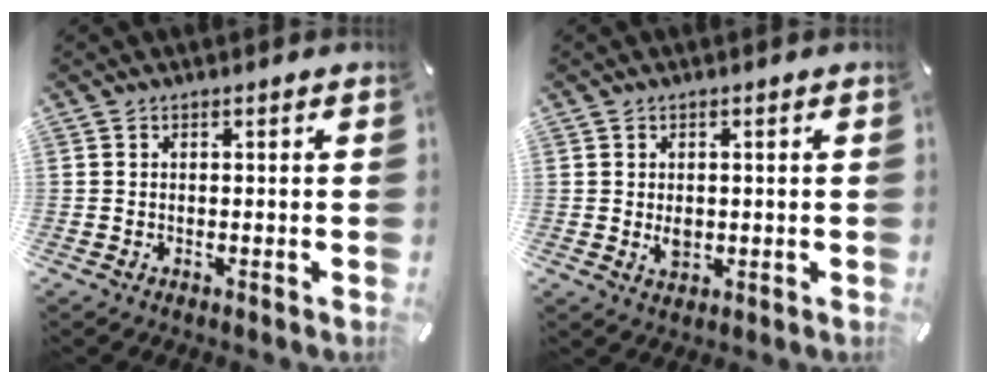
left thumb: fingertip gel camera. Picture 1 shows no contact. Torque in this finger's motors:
{"motor_torque": [0.64, 0.97, 0.00, 0.01, -0.01]}